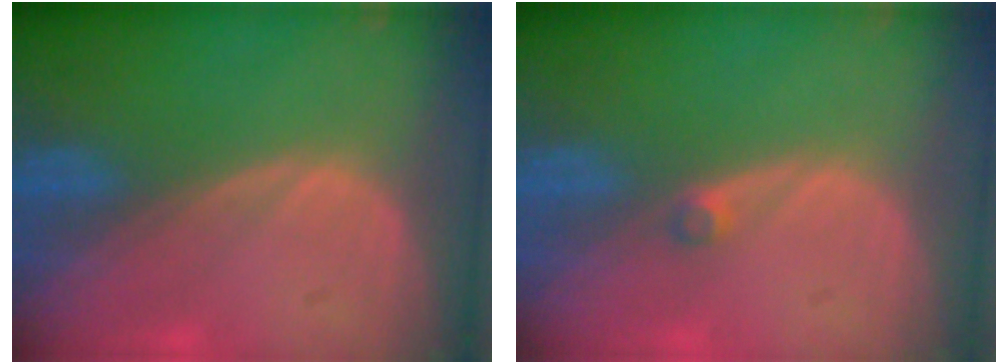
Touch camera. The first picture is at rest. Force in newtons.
{"total": 1.1, "press": 1.0, "slide": 0.6}